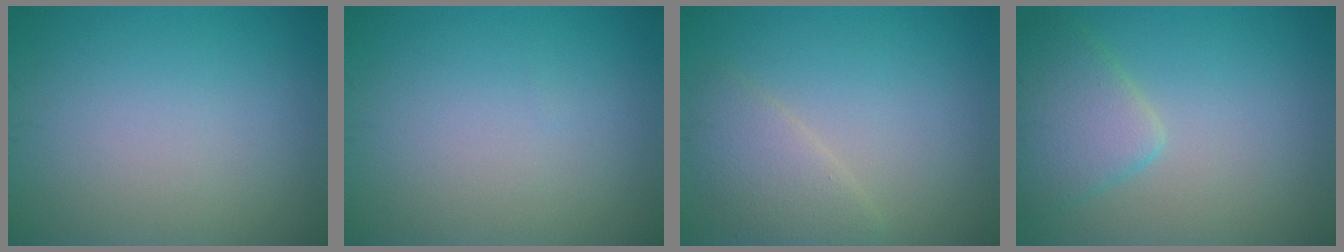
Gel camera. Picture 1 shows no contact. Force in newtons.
{"total": 0.0}
{"total": 2.9, "press": 2.9, "slide": 0.1}
{"total": 3.9, "press": 3.9, "slide": 0.4}